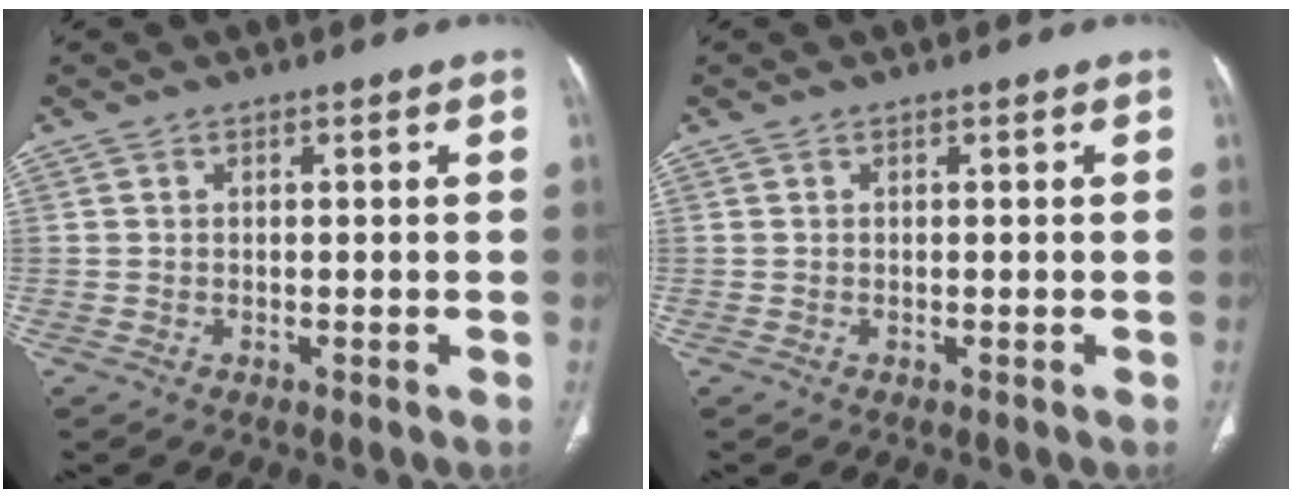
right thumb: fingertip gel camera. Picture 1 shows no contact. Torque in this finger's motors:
{"motor_torque": [-0.21, 0.21, -0.16, 0.13, 0.00]}